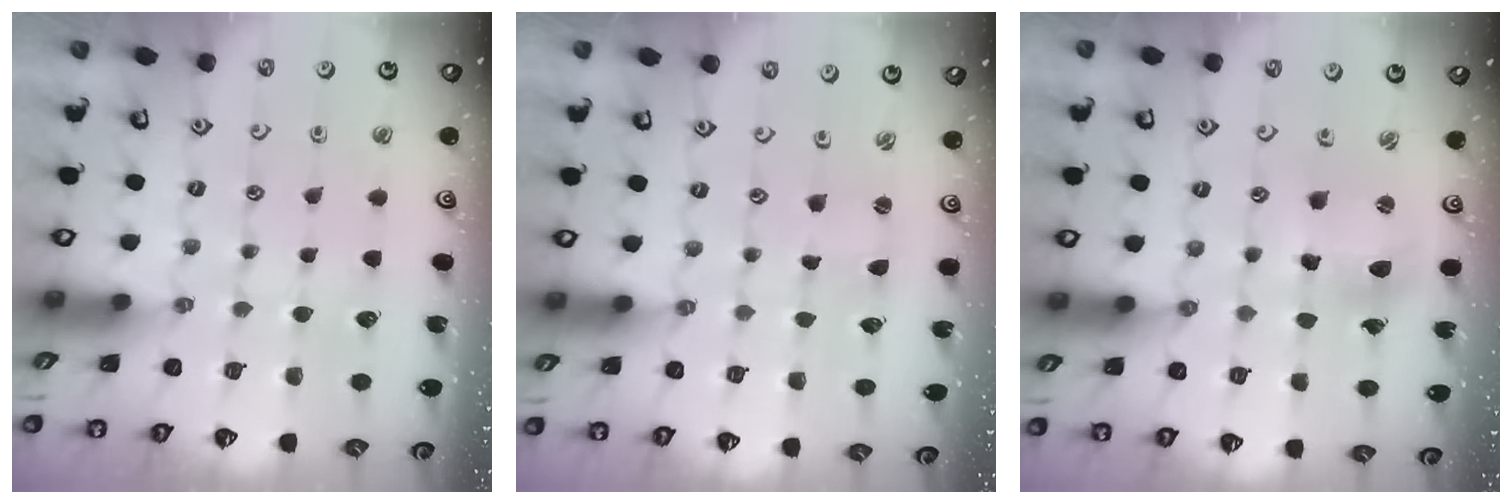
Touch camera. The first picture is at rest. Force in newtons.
{"total": 0.0}
{"total": 8.7, "press": 8.6, "slide": 1.1}